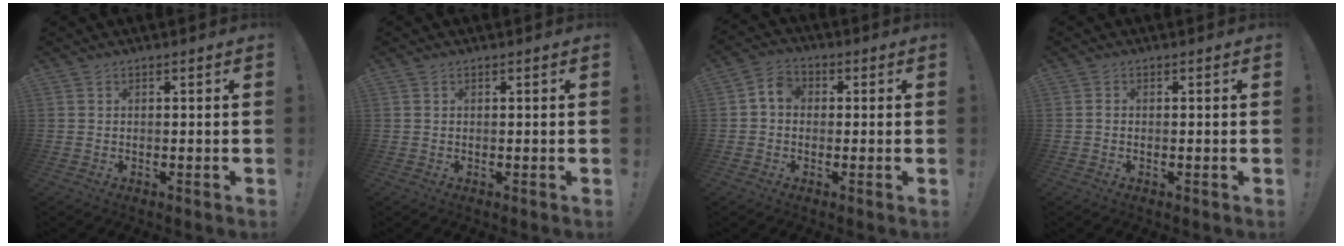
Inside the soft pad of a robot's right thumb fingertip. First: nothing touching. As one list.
[{"total": 0.0}, {"total": 5.2, "force": [0.0, 4.1, 3.2], "torque": [-0.055, 0.017, 0.002]}, {"total": 0.6, "force": [-0.4, 0.2, 0.3], "torque": [-0.014, 0.005, -0.006]}]